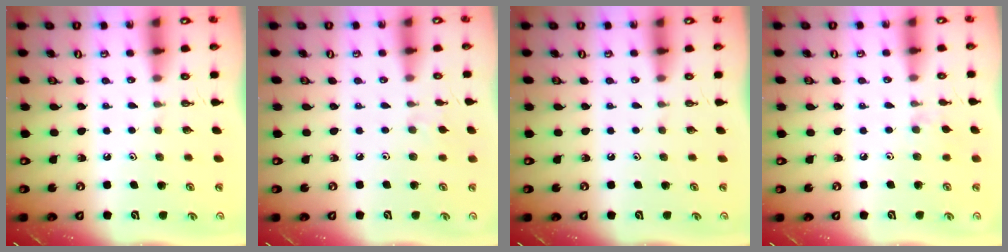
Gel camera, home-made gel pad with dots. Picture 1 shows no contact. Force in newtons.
{"total": 3.8, "press": 3.7, "slide": 0.7}
{"total": 0.0}
{"total": 4.7, "press": 4.6, "slide": 0.8}